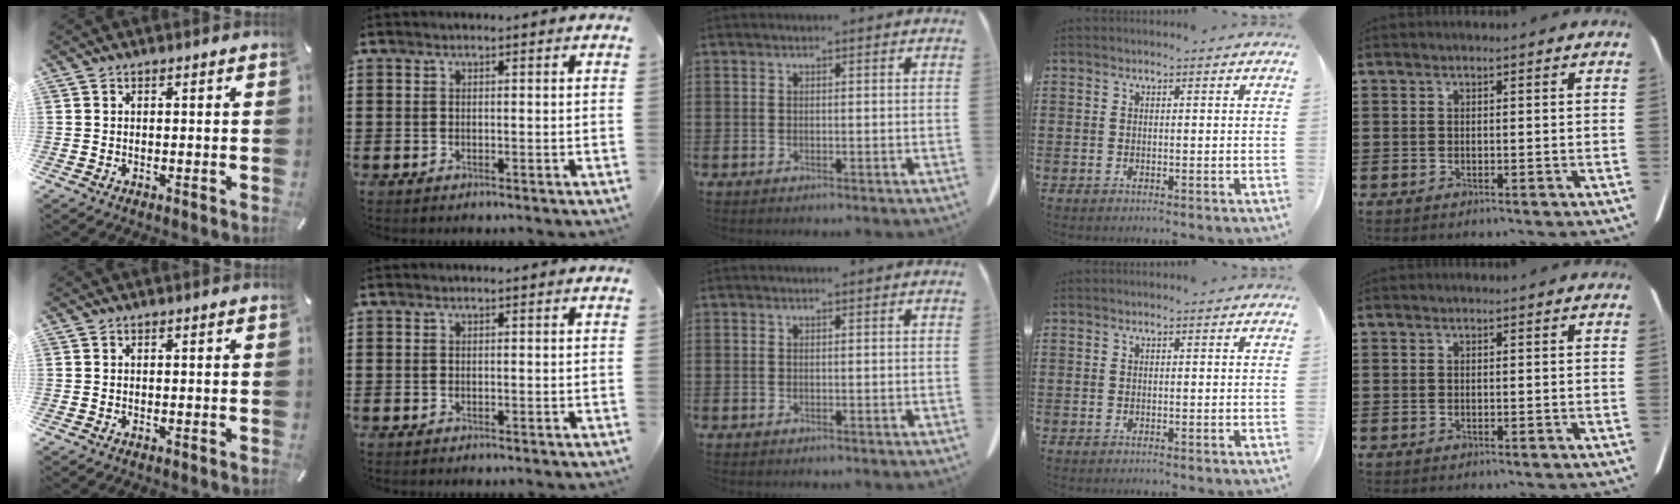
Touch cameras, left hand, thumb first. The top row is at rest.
{}